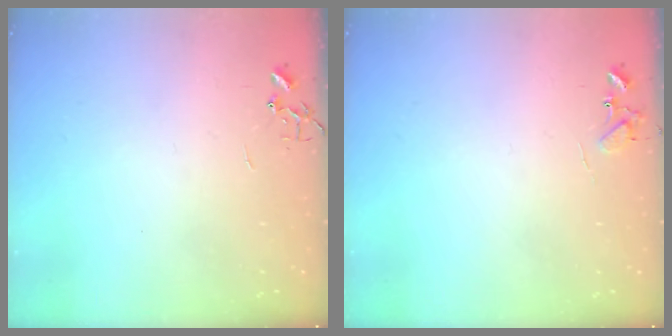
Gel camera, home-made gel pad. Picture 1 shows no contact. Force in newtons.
{"total": 7.6, "press": 7.6, "slide": 0.6}